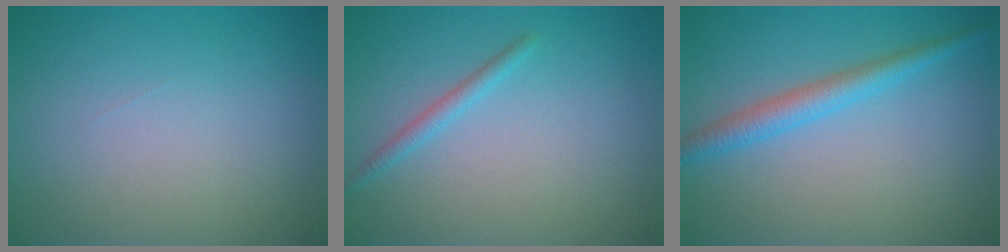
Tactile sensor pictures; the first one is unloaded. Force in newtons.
{"total": 1.3, "press": 1.2, "slide": 0.1}
{"total": 2.7, "press": 2.7, "slide": 0.2}